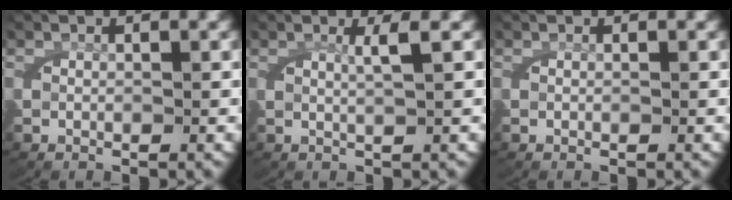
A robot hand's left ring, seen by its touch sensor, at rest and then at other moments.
{"total": 1.9, "force": [0.8, -0.6, 1.6], "torque": [-0.034, -0.002, 0.018]}
{"total": 0.0}